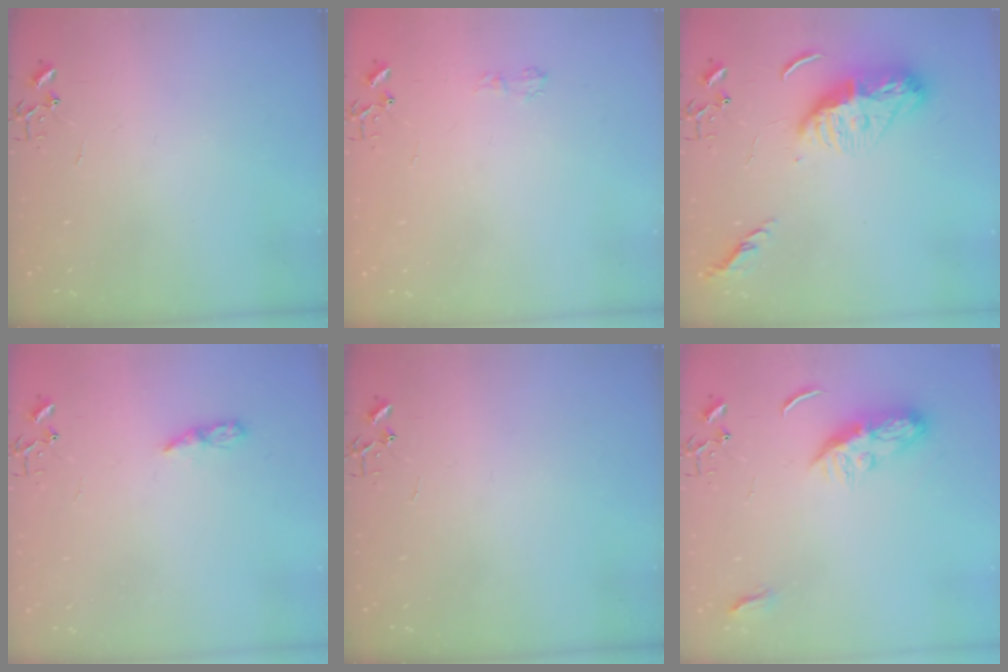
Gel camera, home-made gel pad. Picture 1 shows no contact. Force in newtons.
{"total": 5.0, "press": 5.0, "slide": 0.6}
{"total": 12.4, "press": 12.3, "slide": 0.8}
{"total": 5.1, "press": 5.1, "slide": 0.6}
{"total": 0.0}
{"total": 8.7, "press": 8.7, "slide": 0.4}